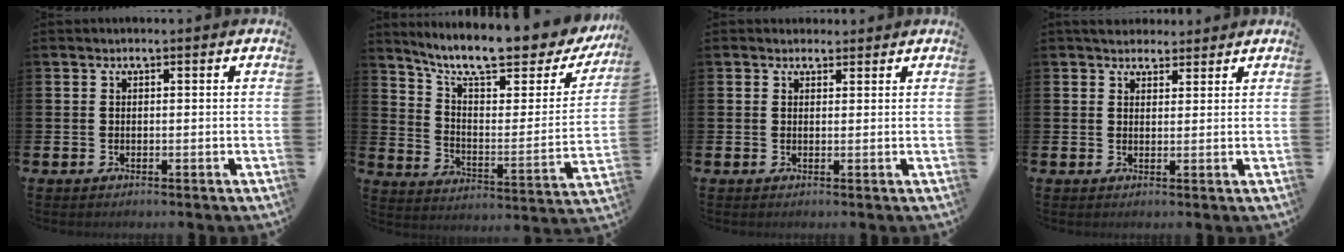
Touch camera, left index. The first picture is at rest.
{"total": 11.0, "force": [9.3, 2.5, 5.4], "torque": [-0.124, -0.069, 0.155]}
{"total": 1.8, "force": [1.6, 0.7, 0.0], "torque": [0.006, -0.003, 0.029]}
{"total": 3.9, "force": [3.5, 1.5, 0.3], "torque": [-0.008, -0.011, 0.064]}